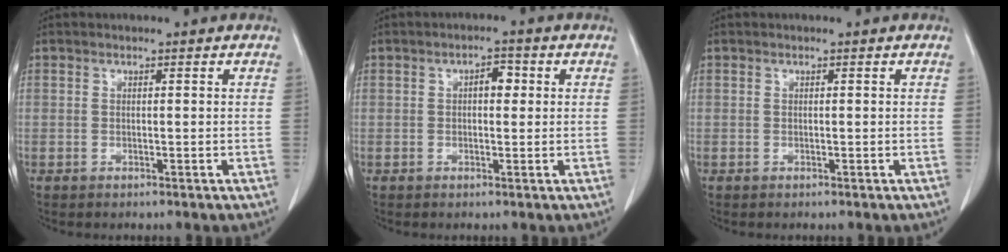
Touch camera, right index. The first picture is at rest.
{"total": 2.6, "force": [0.5, 1.3, 2.2], "torque": [-0.031, 0.010, 0.004]}
{"total": 0.0}